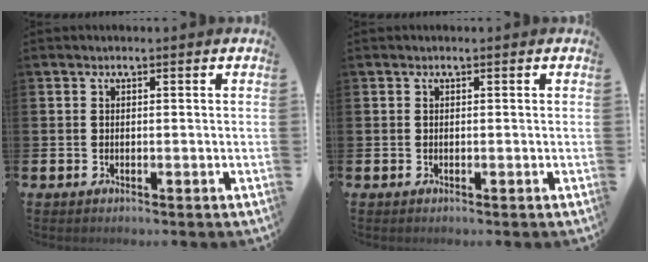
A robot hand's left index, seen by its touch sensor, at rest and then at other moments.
{"total": 0.0}